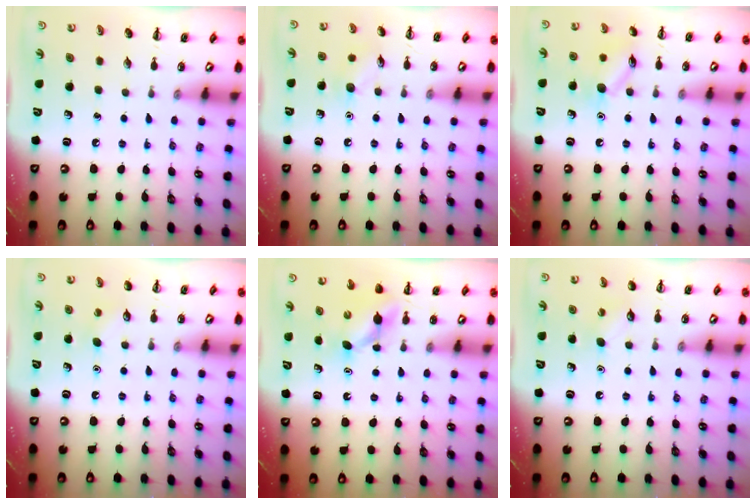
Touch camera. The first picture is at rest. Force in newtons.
{"total": 6.6, "press": 6.4, "slide": 1.5}
{"total": 9.4, "press": 9.4, "slide": 0.5}
{"total": 2.8, "press": 2.7, "slide": 0.7}
{"total": 4.1, "press": 4.0, "slide": 1.0}
{"total": 2.9, "press": 2.8, "slide": 0.7}